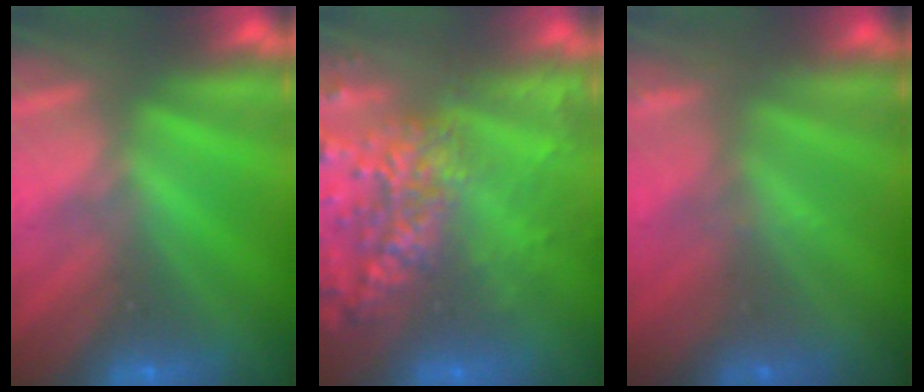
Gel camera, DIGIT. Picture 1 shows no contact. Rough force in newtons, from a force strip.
{"total": 5.8}
{"total": 2.3}